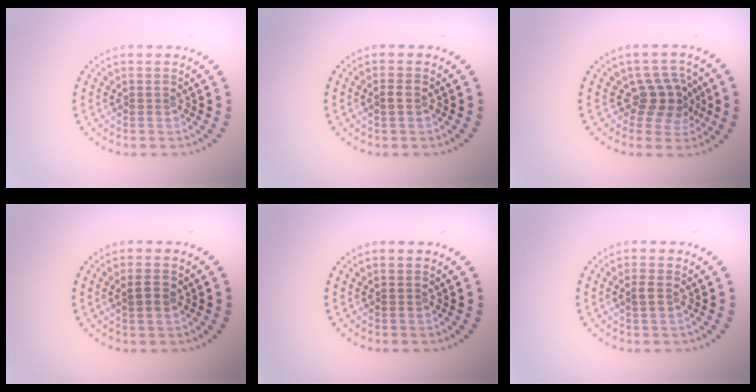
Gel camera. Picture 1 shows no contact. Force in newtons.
{"total": 0.7, "press": 0.7, "slide": 0.1}
{"total": 3.4, "press": 2.9, "slide": 1.7}
{"total": 1.9, "press": 1.8, "slide": 0.4}
{"total": 0.0}
{"total": 1.0, "press": 1.0, "slide": 0.2}